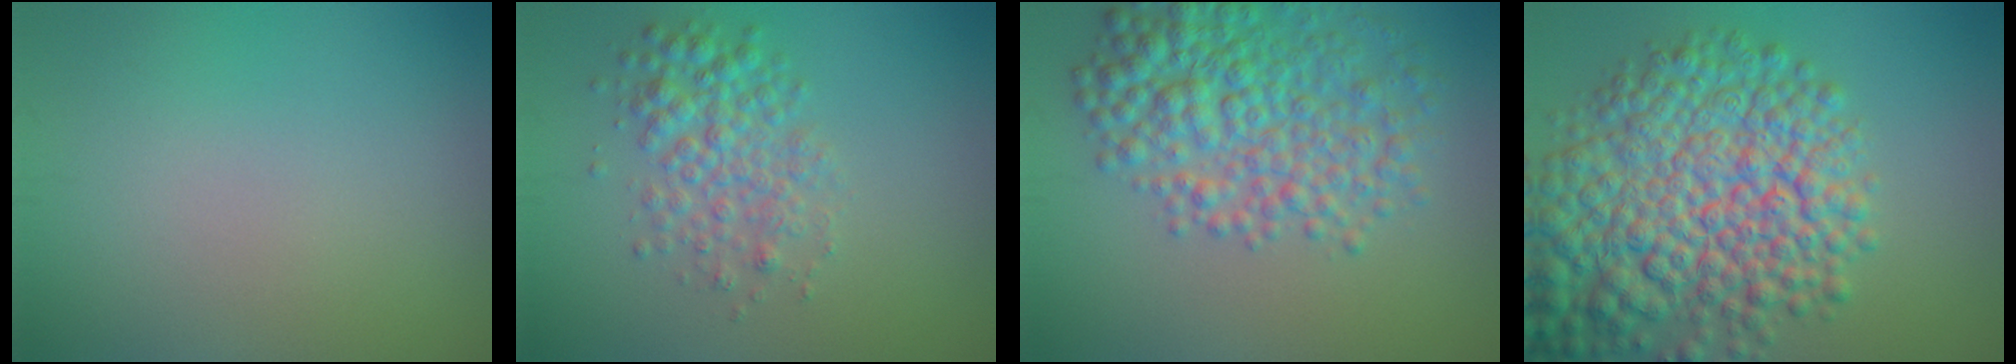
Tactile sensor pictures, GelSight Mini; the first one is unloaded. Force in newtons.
{"total": 3.6, "press": 3.6, "slide": 0.0}
{"total": 6.9, "press": 6.9, "slide": 0.2}
{"total": 11.5, "press": 11.5, "slide": 0.4}